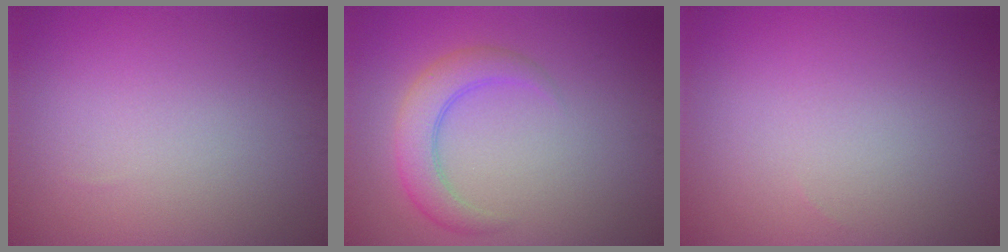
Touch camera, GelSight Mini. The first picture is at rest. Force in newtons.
{"total": 3.5, "press": 3.5, "slide": 0.1}
{"total": 0.0}